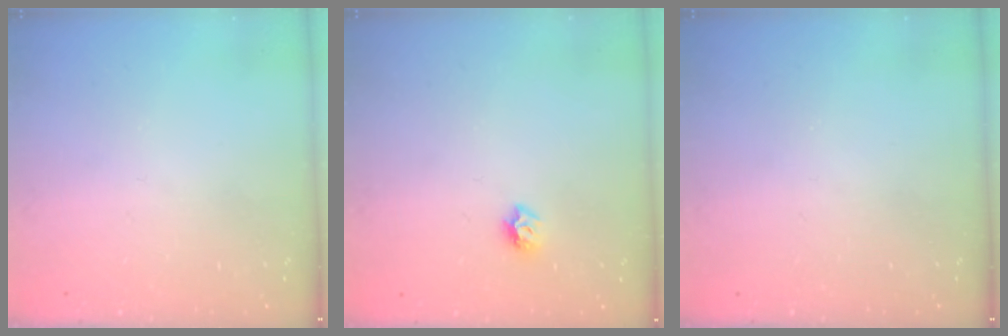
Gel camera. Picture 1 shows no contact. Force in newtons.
{"total": 5.8, "press": 5.8, "slide": 0.7}
{"total": 0.0}